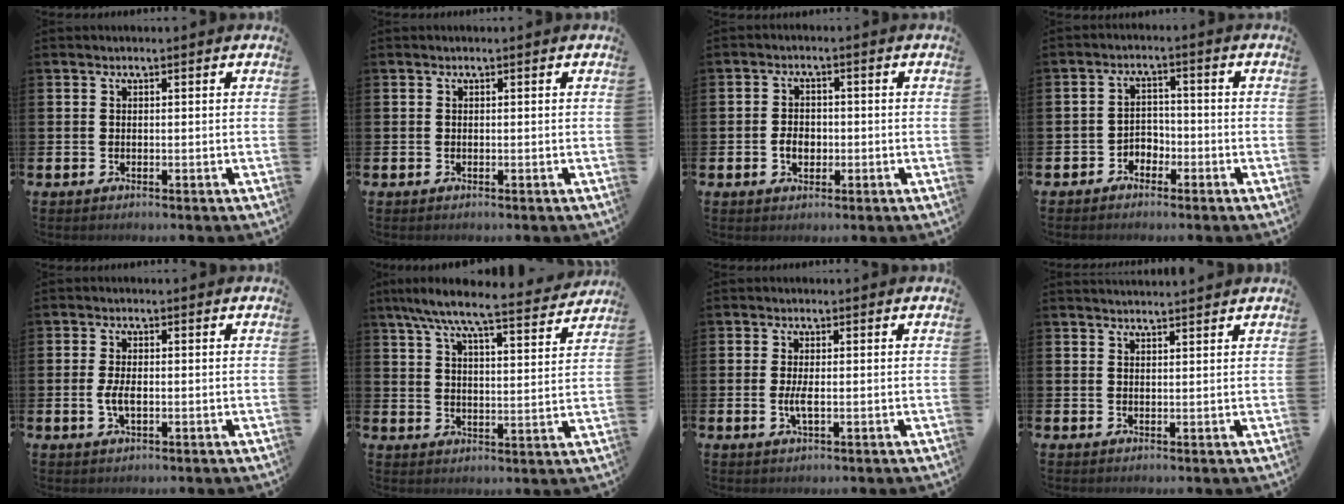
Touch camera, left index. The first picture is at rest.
{"total": 0.0}
{"total": 3.0, "force": [-0.8, 2.2, 1.9], "torque": [-0.013, -0.007, -0.022]}
{"total": 2.6, "force": [-2.1, 1.5, 0.2], "torque": [-0.012, 0.005, -0.049]}
{"total": 2.7, "force": [-0.3, 1.2, 2.3], "torque": [-0.044, -0.004, -0.010]}
{"total": 8.2, "force": [7.4, 0.9, 3.4], "torque": [-0.076, -0.053, 0.123]}
{"total": 2.1, "force": [-0.2, 0.5, 2.0], "torque": [-0.030, -0.005, -0.006]}
{"total": 2.0, "force": [2.0, -0.1, 0.1], "torque": [0.011, -0.014, 0.033]}